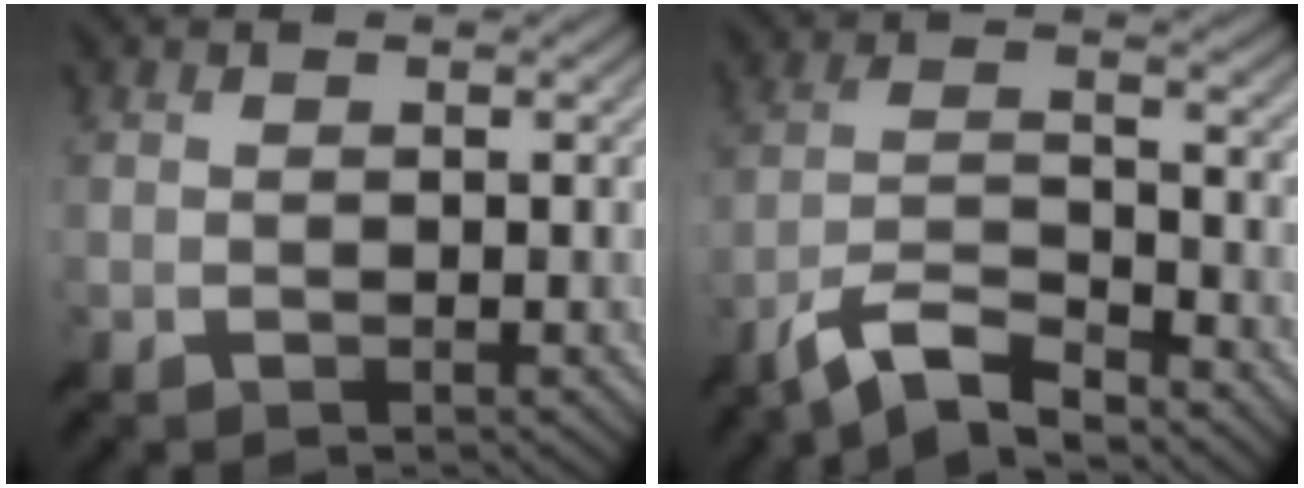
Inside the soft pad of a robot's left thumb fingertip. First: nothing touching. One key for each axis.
{"total": 8.8, "fx": -7.1, "fy": 2.0, "fz": 4.7, "tx": -0.088, "ty": 0.005, "tz": -0.144}